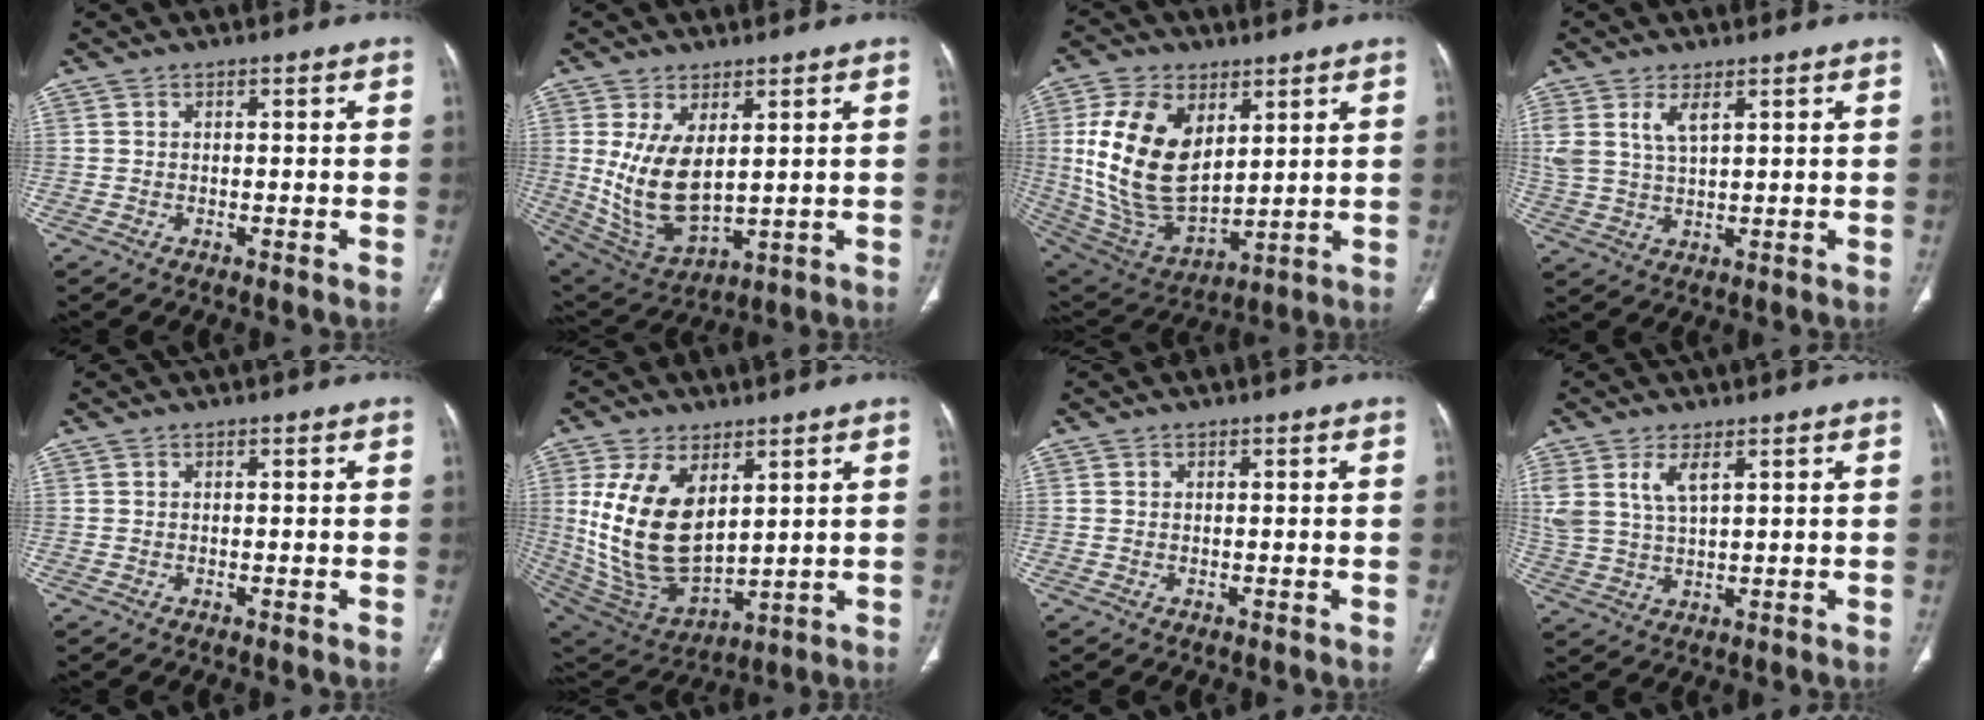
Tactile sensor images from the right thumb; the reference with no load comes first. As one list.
[{"total": 12.6, "force": [2.2, 6.7, 10.4], "torque": [-0.192, -0.020, 0.068]}, {"total": 19.8, "force": [5.0, 11.6, 15.2], "torque": [-0.279, -0.027, 0.110]}, {"total": 5.6, "force": [2.8, 2.4, 4.3], "torque": [-0.094, -0.007, 0.065]}, {"total": 0.0}, {"total": 18.7, "force": [4.7, 10.6, 14.6], "torque": [-0.273, -0.028, 0.116]}, {"total": 0.0}, {"total": 6.5, "force": [3.1, 2.9, 4.9], "torque": [-0.111, -0.007, 0.072]}]